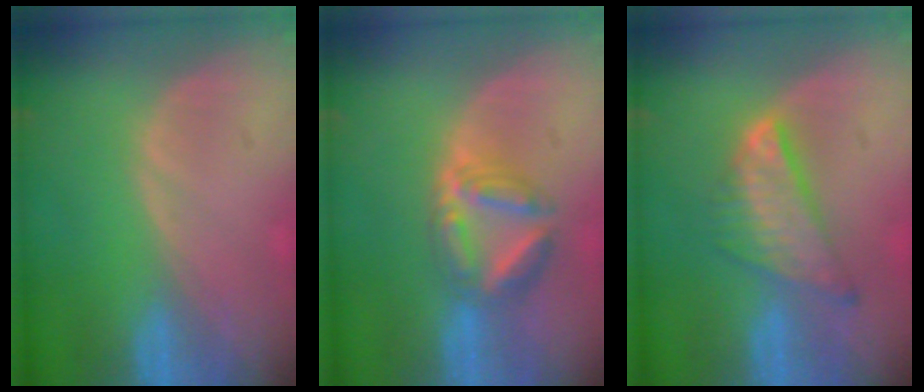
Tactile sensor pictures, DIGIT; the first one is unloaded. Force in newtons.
{"total": 6.3, "press": 6.3, "slide": 0.4}
{"total": 7.9, "press": 6.7, "slide": 4.3}